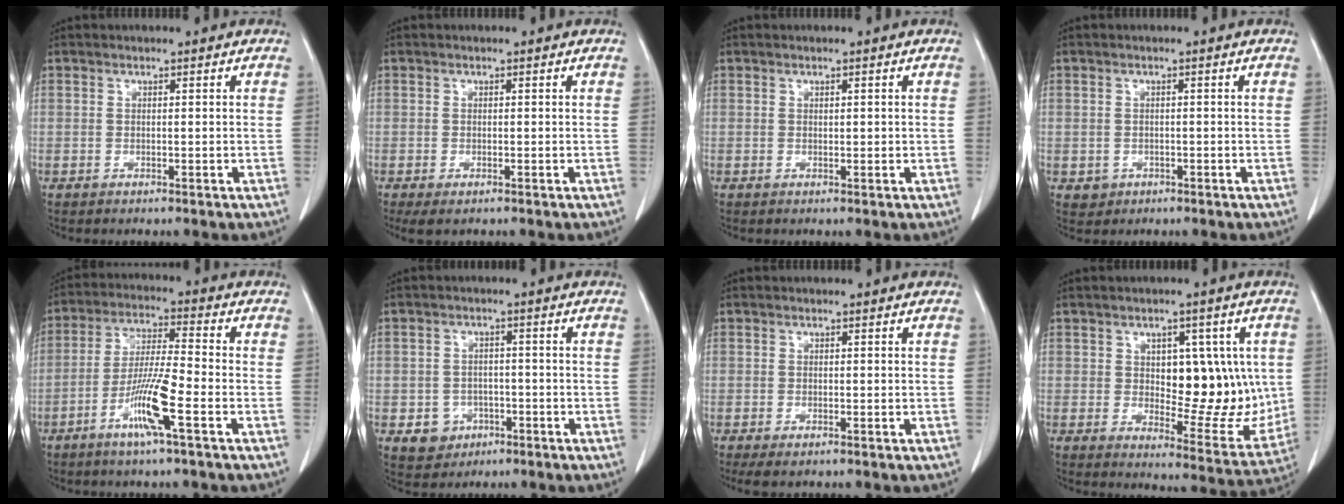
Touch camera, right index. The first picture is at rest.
{"total": 2.2, "force": [-1.3, 0.8, 1.6], "torque": [-0.027, -0.005, -0.014]}
{"total": 0.6, "force": [0.1, 0.3, 0.5], "torque": [-0.007, 0.000, 0.003]}
{"total": 2.0, "force": [-0.6, 1.9, 0.2], "torque": [0.003, 0.008, -0.003]}
{"total": 9.6, "force": [-4.3, -0.1, 8.6], "torque": [-0.168, -0.008, -0.086]}
{"total": 4.7, "force": [-1.8, 4.2, 0.9], "torque": [-0.006, 0.012, -0.017]}
{"total": 2.3, "force": [-1.5, 0.7, 1.6], "torque": [-0.027, -0.006, -0.020]}
{"total": 13.0, "force": [1.3, 6.5, 11.2], "torque": [-0.129, 0.002, 0.036]}